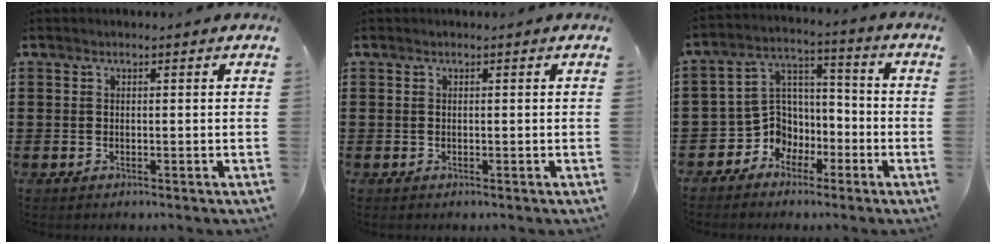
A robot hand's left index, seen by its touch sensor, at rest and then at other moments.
{"total": 0.0}
{"total": 6.4, "force": [-2.9, 5.7, 0.6], "torque": [-0.040, -0.003, -0.057]}